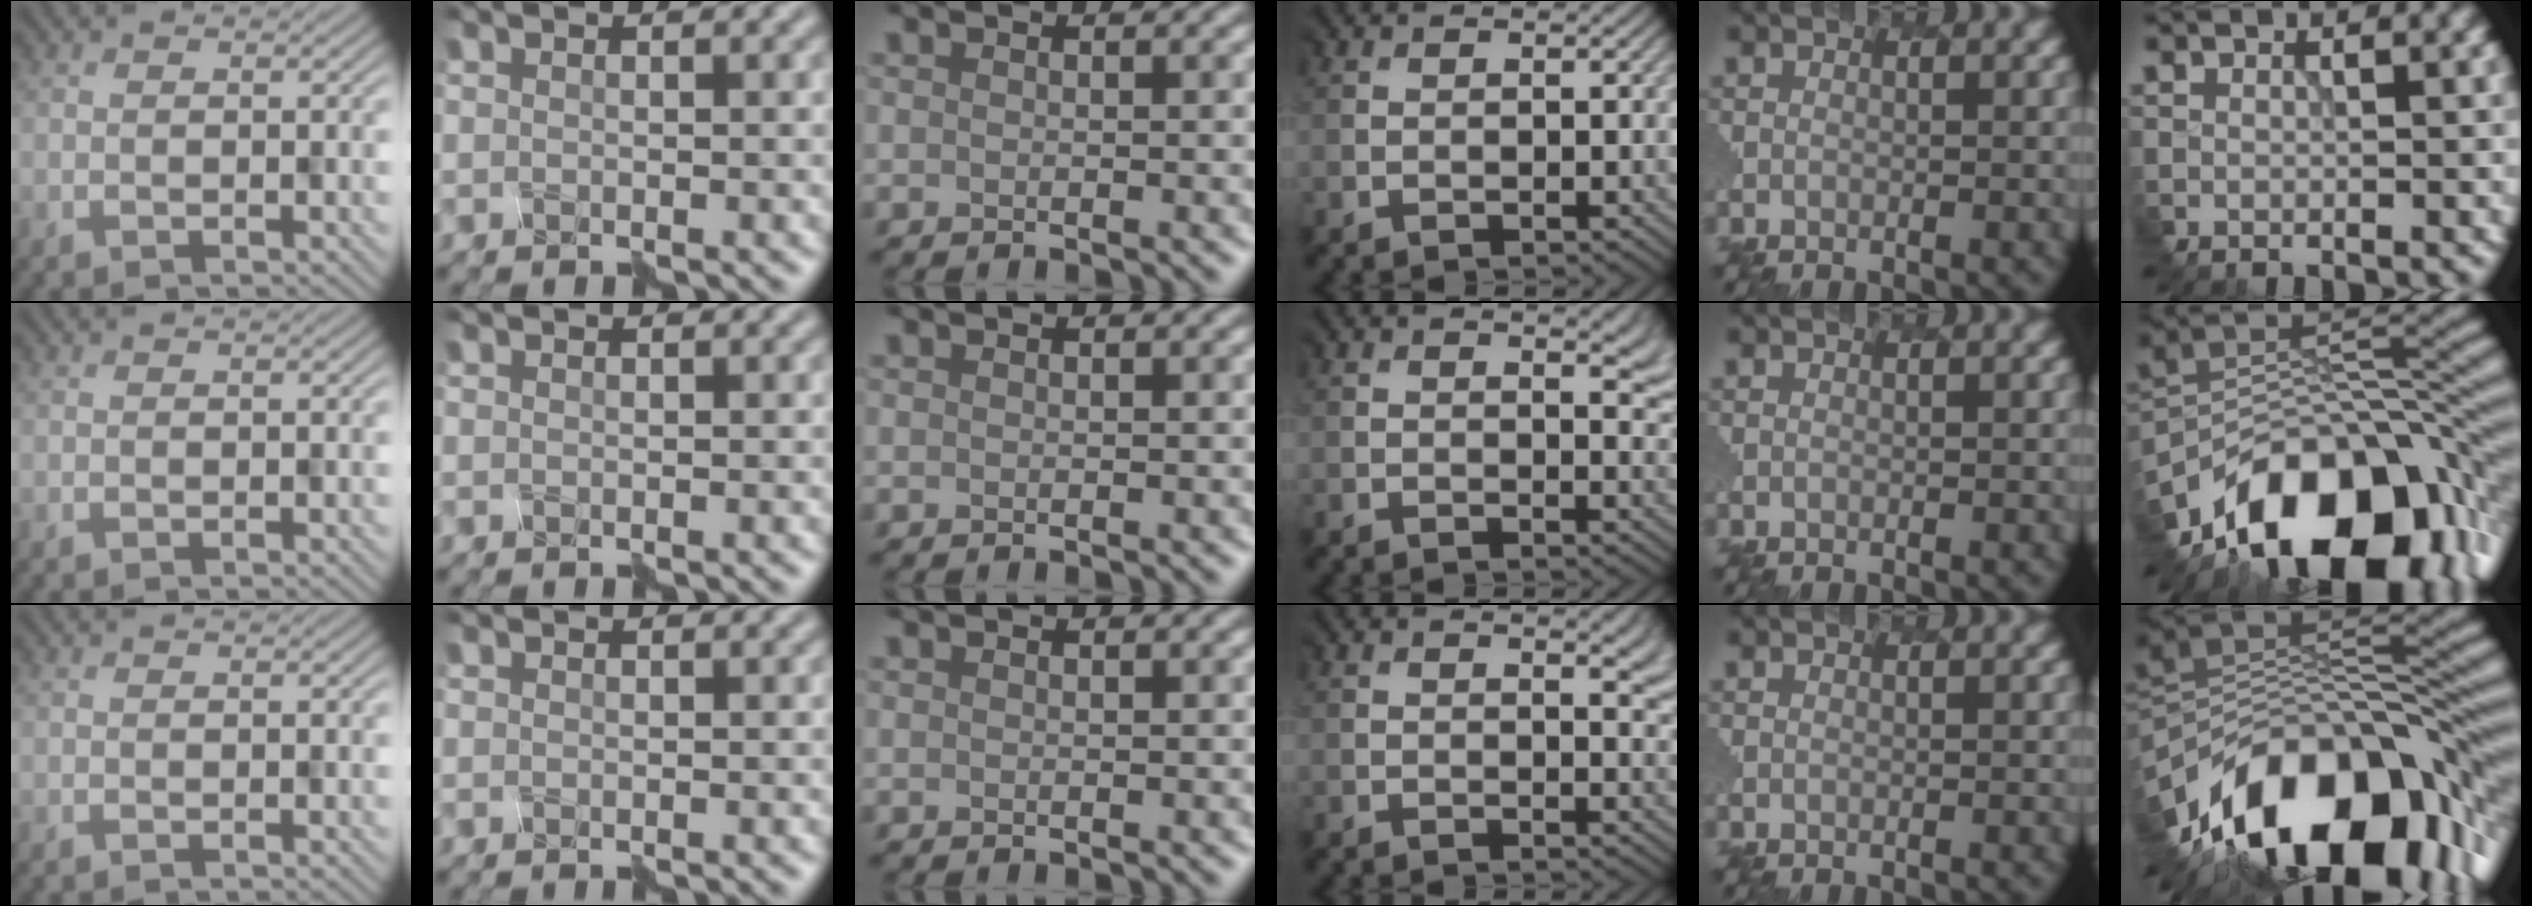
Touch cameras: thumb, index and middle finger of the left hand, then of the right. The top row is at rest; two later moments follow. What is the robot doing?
{"motion": "disassemble", "object": "spray bottle"}